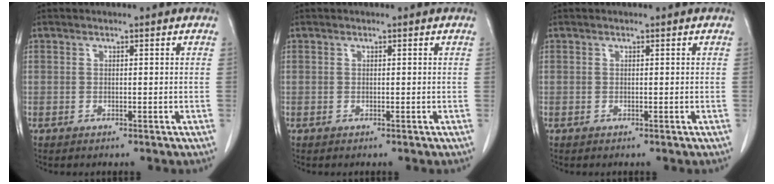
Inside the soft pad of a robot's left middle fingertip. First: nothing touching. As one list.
[{"total": 0.0}, {"total": 0.0}]